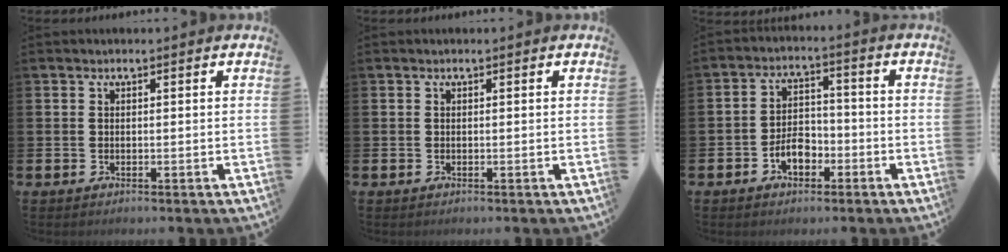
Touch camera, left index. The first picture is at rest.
{"total": 0.0}
{"total": 4.6, "force": [-2.3, 2.8, 2.7], "torque": [-0.039, 0.007, -0.048]}